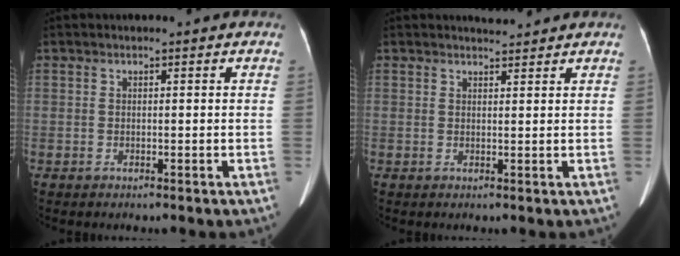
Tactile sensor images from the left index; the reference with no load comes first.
{"total": 1.8, "force": [1.8, 0.1, 0.1], "torque": [-0.007, 0.003, 0.032]}